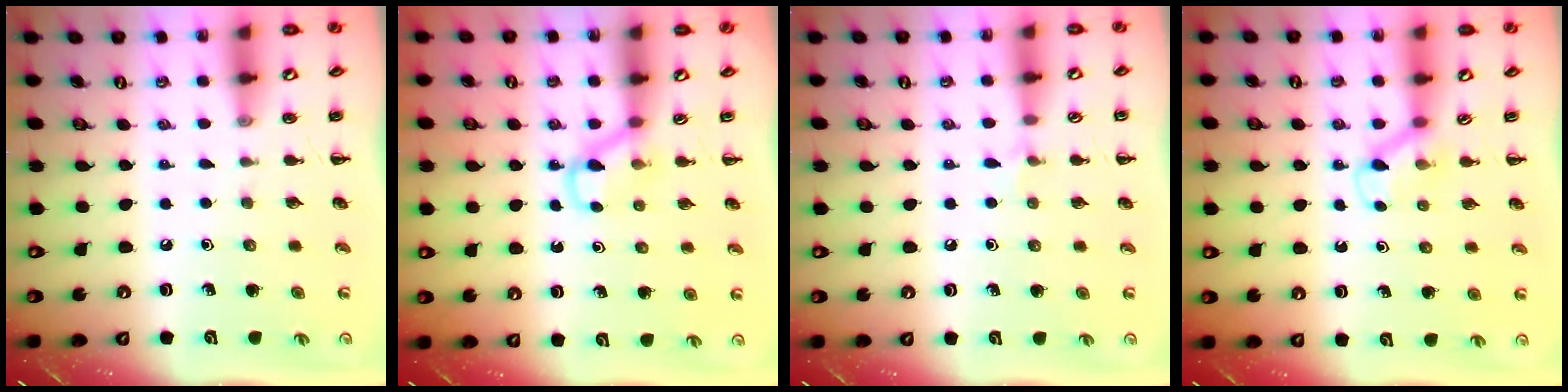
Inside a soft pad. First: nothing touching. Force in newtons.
{"total": 5.1, "press": 4.8, "slide": 1.7}
{"total": 4.4, "press": 4.1, "slide": 1.7}
{"total": 2.9, "press": 2.7, "slide": 1.1}